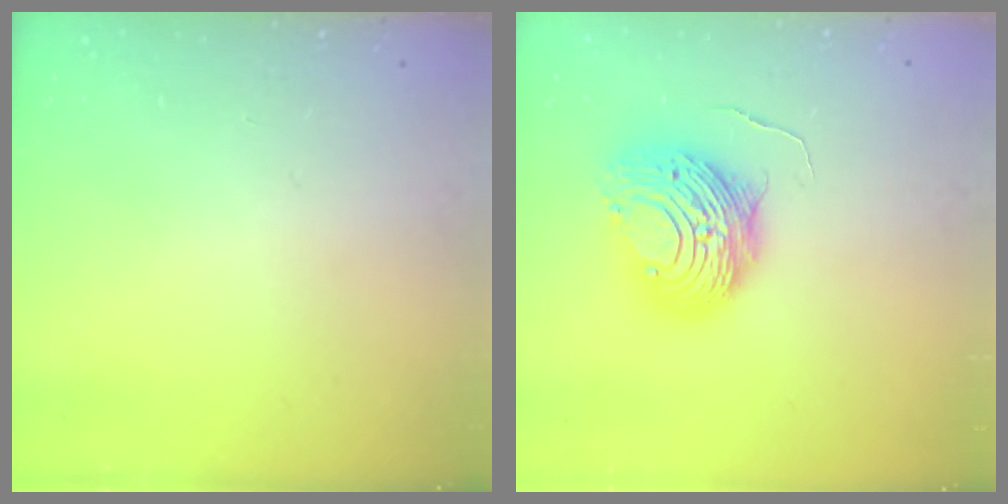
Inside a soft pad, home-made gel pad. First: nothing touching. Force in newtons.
{"total": 12.7, "press": 12.7, "slide": 1.3}